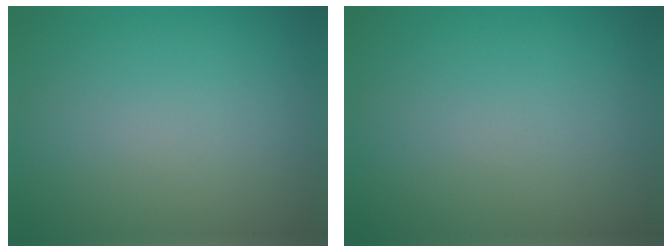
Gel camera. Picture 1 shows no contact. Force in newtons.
{"total": 0.0}